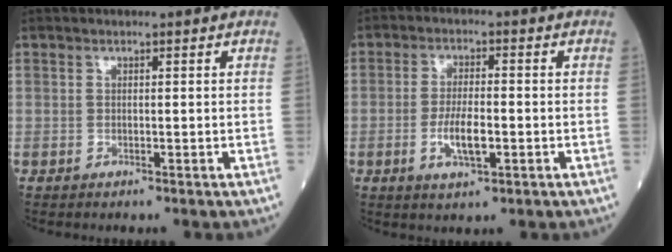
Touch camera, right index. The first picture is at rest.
{"total": 5.6, "force": [-1.5, 1.6, 5.2], "torque": [-0.102, -0.004, -0.026]}